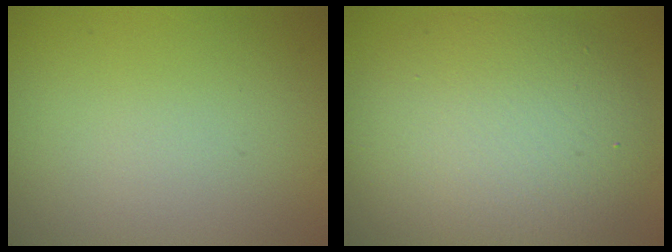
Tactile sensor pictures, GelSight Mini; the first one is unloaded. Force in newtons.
{"total": 9.0, "press": 9.0, "slide": 1.0}